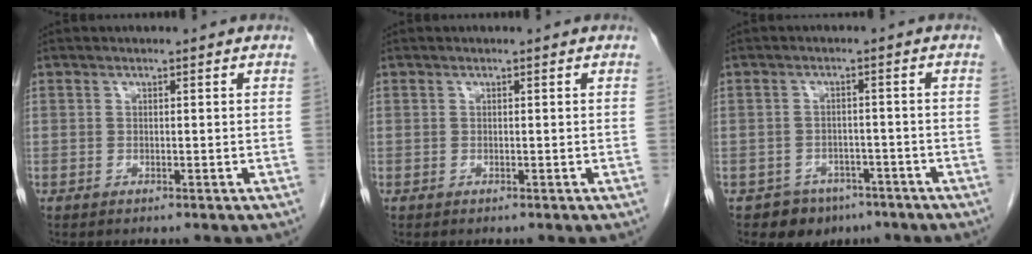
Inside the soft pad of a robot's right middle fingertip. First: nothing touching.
{"total": 0.0}
{"total": 5.2, "force": [-3.7, 3.7, 0.7], "torque": [-0.004, 0.013, -0.047]}